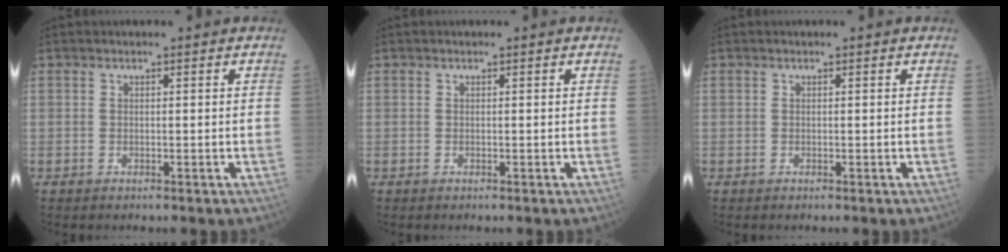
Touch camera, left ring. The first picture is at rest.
{"total": 0.0}
{"total": 0.0}